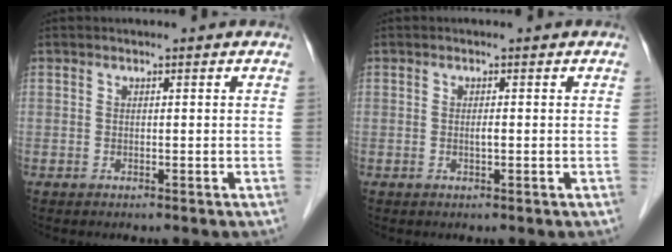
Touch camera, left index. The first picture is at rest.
{"total": 0.7, "force": [-0.1, 0.1, 0.7], "torque": [-0.016, -0.001, -0.001]}